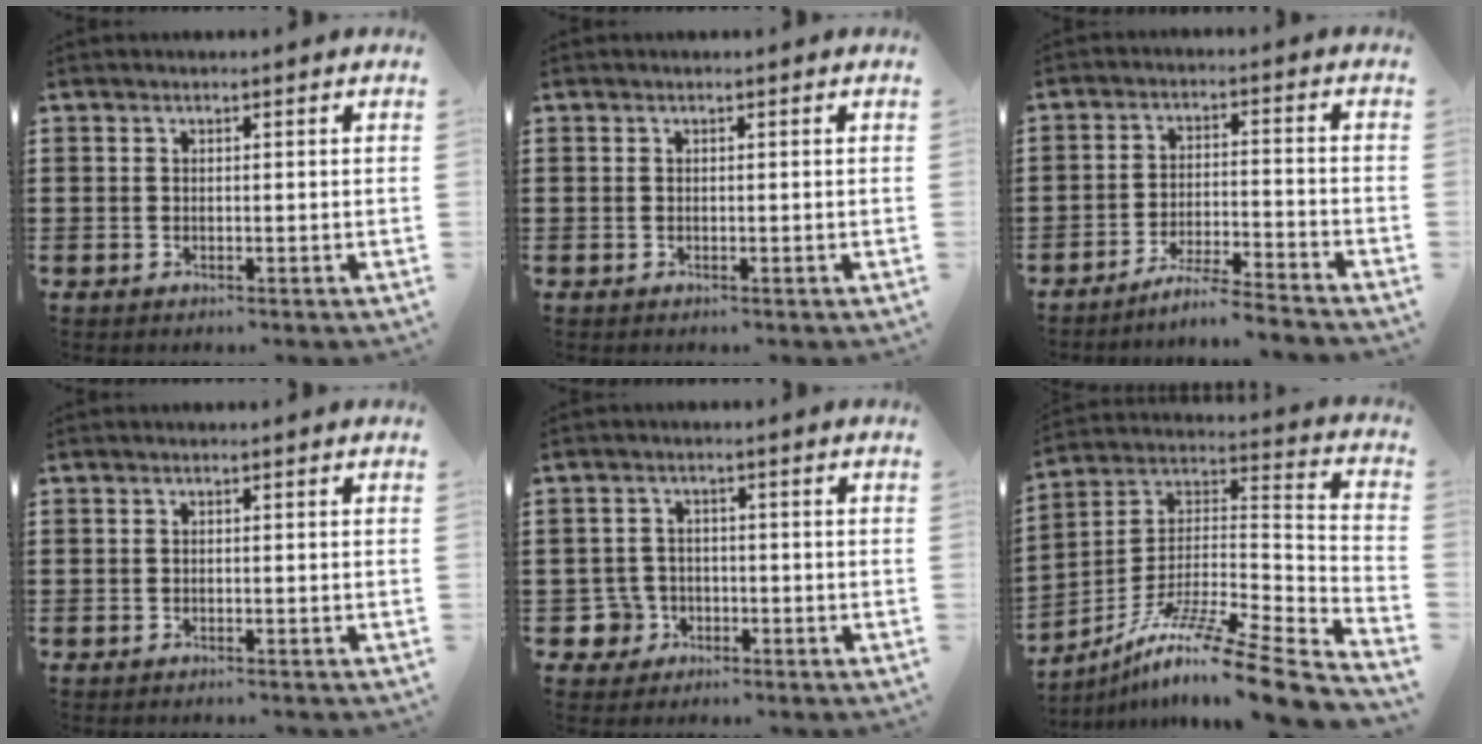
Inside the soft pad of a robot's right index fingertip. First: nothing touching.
{"total": 0.0}
{"total": 5.2, "force": [-4.9, -0.5, 1.6], "torque": [-0.034, -0.009, -0.097]}
{"total": 0.5, "force": [-0.5, 0.0, 0.1], "torque": [-0.003, -0.002, -0.010]}
{"total": 4.2, "force": [-2.0, 3.5, 1.3], "torque": [-0.052, -0.001, -0.045]}
{"total": 12.0, "force": [-9.2, 0.1, 7.6], "torque": [-0.129, 0.001, -0.173]}